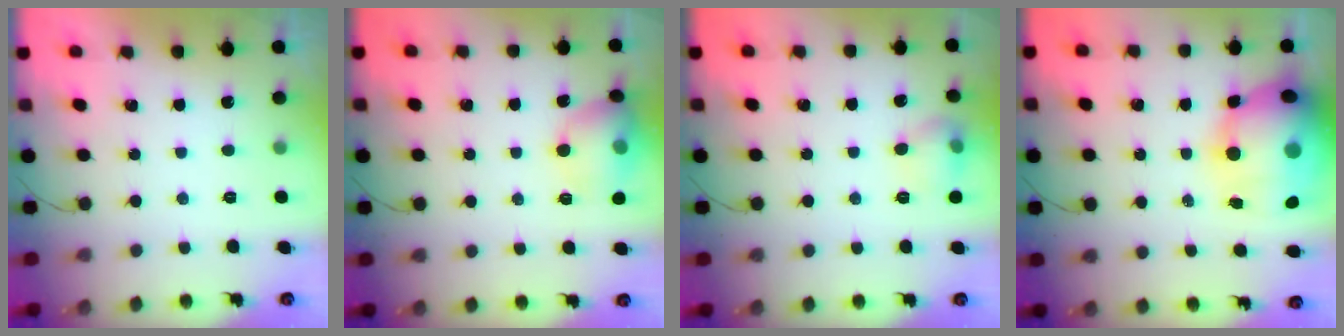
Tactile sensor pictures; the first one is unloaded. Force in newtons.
{"total": 12.6, "press": 12.3, "slide": 2.5}
{"total": 7.8, "press": 7.7, "slide": 0.8}
{"total": 24.2, "press": 23.6, "slide": 5.5}